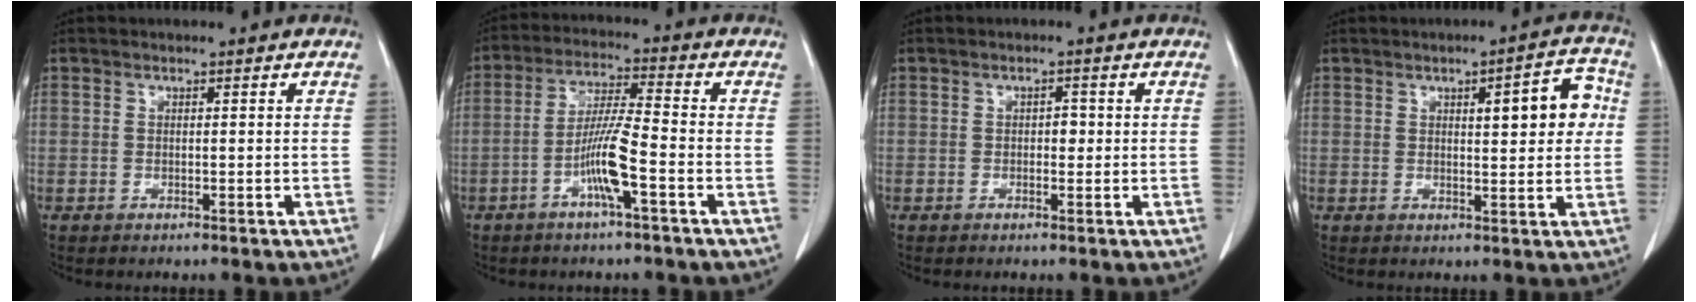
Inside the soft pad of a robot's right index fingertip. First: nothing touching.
{"total": 7.7, "force": [-3.0, 0.0, 7.1], "torque": [-0.143, 0.002, -0.059]}
{"total": 1.4, "force": [0.0, 0.9, 1.1], "torque": [-0.012, 0.004, -0.001]}
{"total": 7.4, "force": [1.7, 2.0, 6.9], "torque": [-0.085, 0.016, 0.021]}